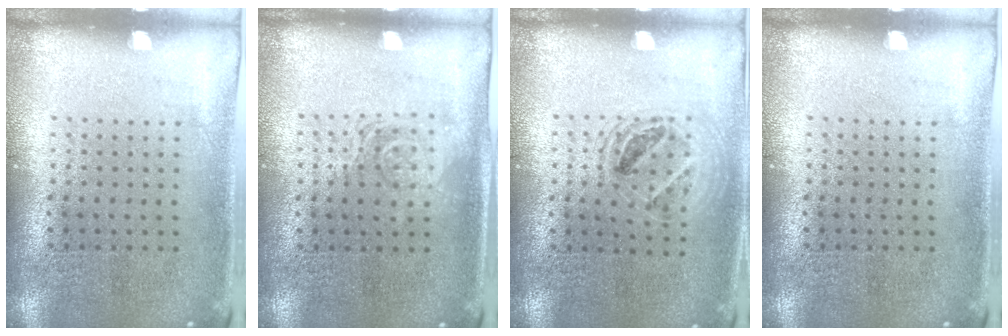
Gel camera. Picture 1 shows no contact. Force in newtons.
{"total": 1.3, "press": 1.2, "slide": 0.5}
{"total": 1.4, "press": 1.3, "slide": 0.5}
{"total": 0.0}